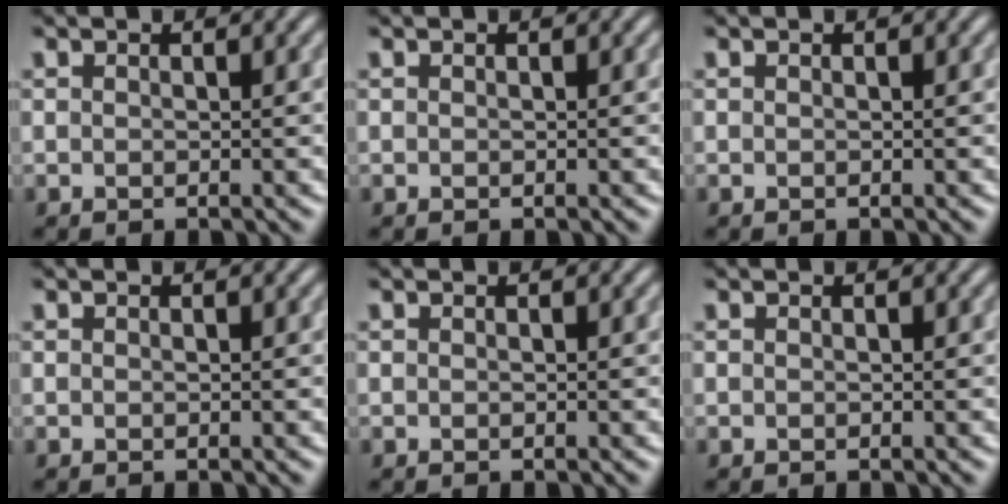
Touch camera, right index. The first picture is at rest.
{"total": 0.0}
{"total": 0.0}
{"total": 0.0}
{"total": 0.0}
{"total": 0.0}